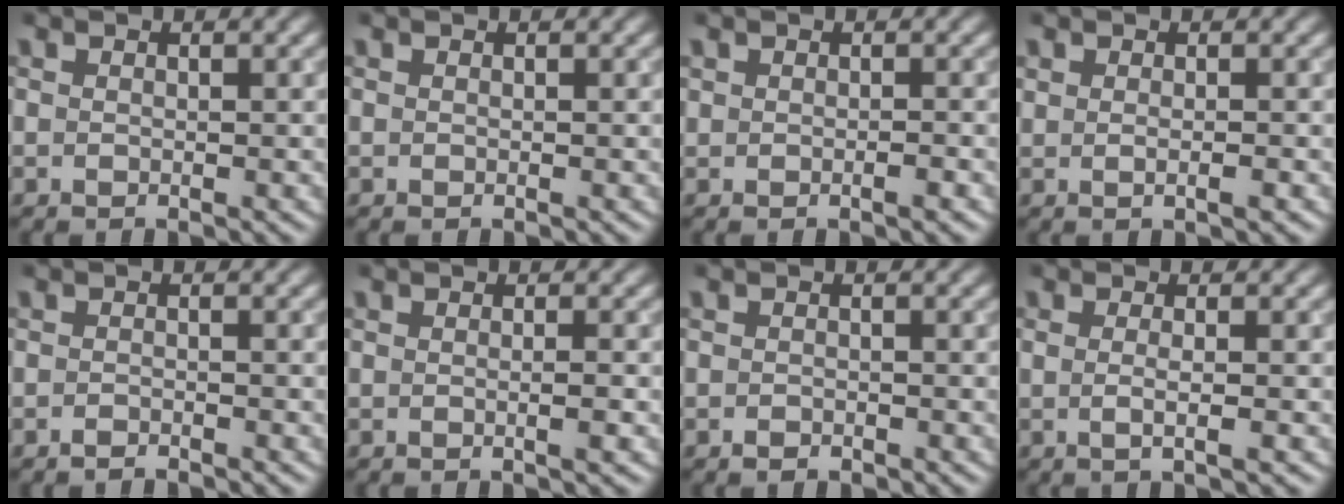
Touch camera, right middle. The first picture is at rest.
{"total": 0.0}
{"total": 0.8, "force": [-0.2, 0.4, 0.7], "torque": [-0.010, -0.002, -0.001]}
{"total": 1.0, "force": [0.0, 0.2, 1.0], "torque": [-0.018, -0.003, 0.001]}
{"total": 0.8, "force": [-0.7, 0.1, 0.3], "torque": [-0.003, 0.001, -0.015]}
{"total": 1.2, "force": [-0.2, 0.2, 1.1], "torque": [-0.014, -0.002, -0.006]}
{"total": 0.8, "force": [-0.6, 0.4, 0.4], "torque": [-0.004, -0.002, -0.009]}
{"total": 1.9, "force": [-0.1, 0.5, 1.8], "torque": [-0.028, -0.005, -0.007]}